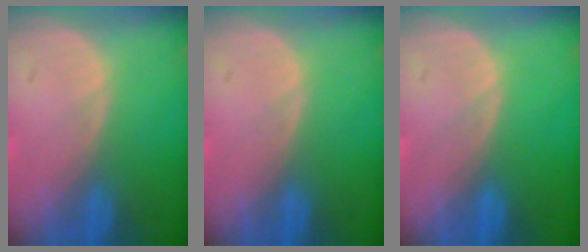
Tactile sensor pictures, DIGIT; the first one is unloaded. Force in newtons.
{"total": 0.0}
{"total": 0.0}